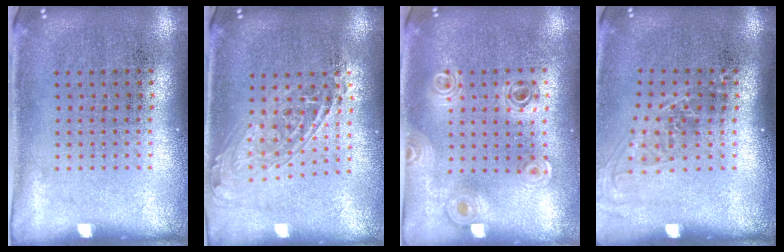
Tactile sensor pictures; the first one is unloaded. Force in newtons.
{"total": 1.7, "press": 1.4, "slide": 1.0}
{"total": 0.9, "press": 0.9, "slide": 0.1}
{"total": 1.4, "press": 1.1, "slide": 0.9}